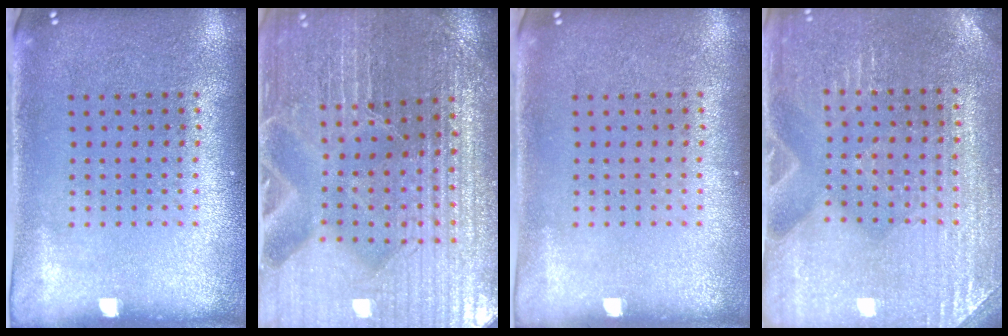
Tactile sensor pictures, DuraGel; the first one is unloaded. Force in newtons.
{"total": 4.4, "press": 4.3, "slide": 1.0}
{"total": 0.0}
{"total": 3.1, "press": 3.1, "slide": 0.3}